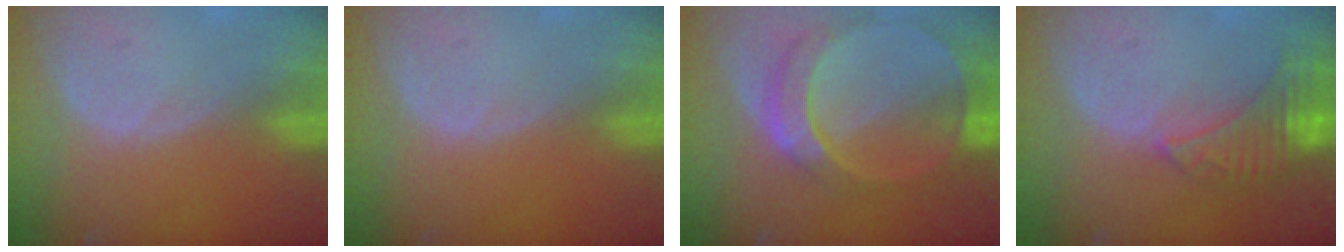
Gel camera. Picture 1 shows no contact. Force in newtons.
{"total": 0.0}
{"total": 9.6, "press": 8.3, "slide": 4.7}
{"total": 8.1, "press": 7.3, "slide": 3.5}